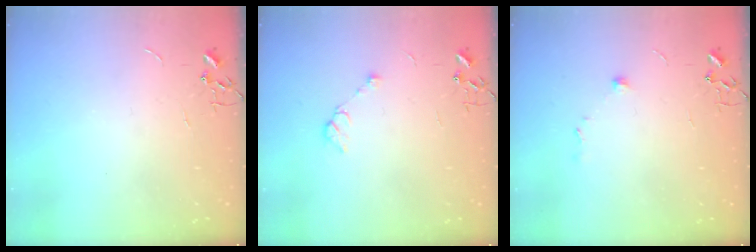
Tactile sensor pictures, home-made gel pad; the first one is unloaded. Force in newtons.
{"total": 5.6, "press": 5.6, "slide": 0.8}
{"total": 5.6, "press": 5.2, "slide": 1.9}